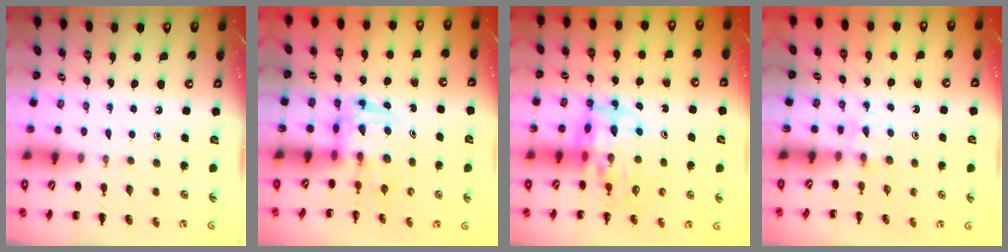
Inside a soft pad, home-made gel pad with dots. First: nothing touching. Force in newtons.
{"total": 3.0, "press": 3.0, "slide": 0.3}
{"total": 10.7, "press": 10.2, "slide": 3.2}
{"total": 2.4, "press": 2.1, "slide": 1.1}